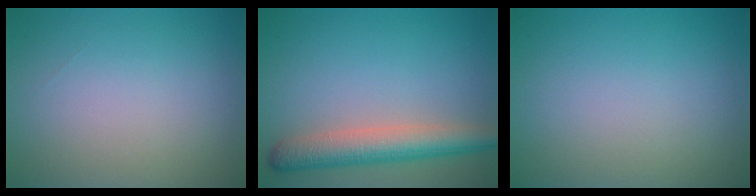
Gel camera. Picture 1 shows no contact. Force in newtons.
{"total": 5.2, "press": 5.2, "slide": 0.2}
{"total": 0.0}